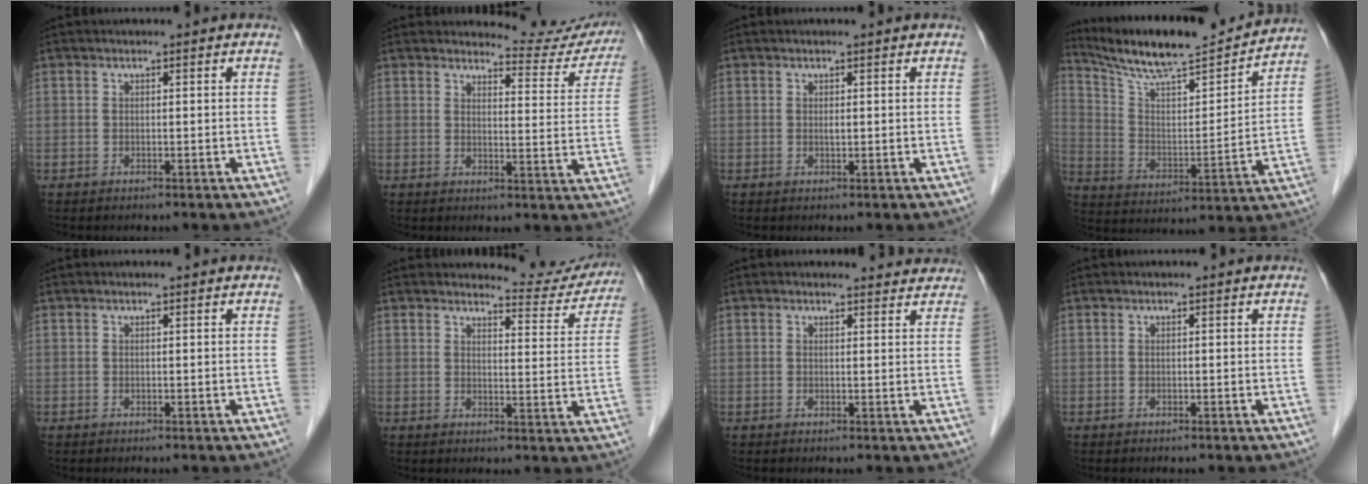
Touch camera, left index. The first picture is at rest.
{"total": 10.3, "force": [10.2, 1.4, -0.2], "torque": [0.020, -0.057, 0.099]}
{"total": 0.5, "force": [-0.2, 0.1, 0.4], "torque": [-0.011, -0.006, -0.005]}
{"total": 18.2, "force": [16.8, 1.3, 7.0], "torque": [-0.128, -0.011, 0.270]}
{"total": 0.0}
{"total": 8.2, "force": [8.1, 1.4, -0.2], "torque": [0.014, -0.034, 0.083]}
{"total": 4.1, "force": [4.0, 1.1, 0.1], "torque": [0.005, -0.006, 0.026]}
{"total": 0.0}